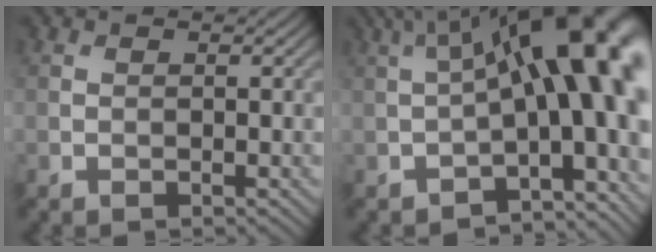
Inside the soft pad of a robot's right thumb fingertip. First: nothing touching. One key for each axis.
{"total": 17.3, "fx": 1.3, "fy": 6.8, "fz": 15.9, "tx": -0.209, "ty": 0.020, "tz": 0.030}